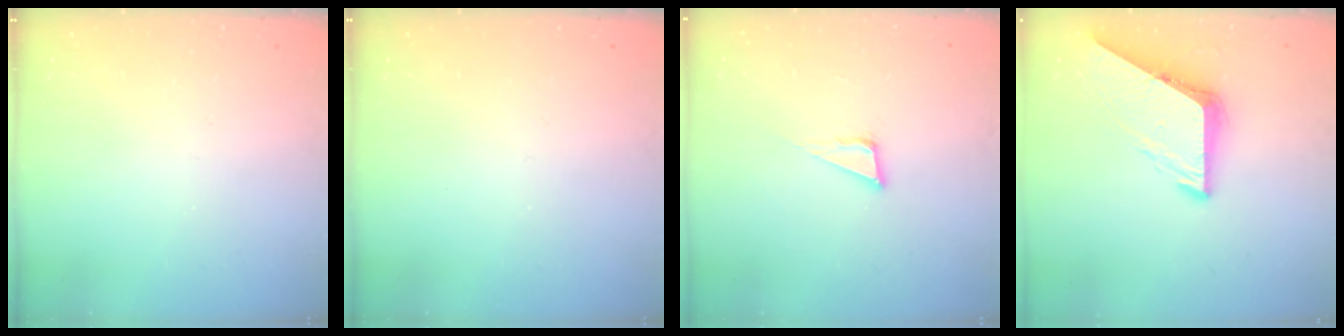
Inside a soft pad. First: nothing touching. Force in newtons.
{"total": 0.0}
{"total": 6.4, "press": 5.8, "slide": 2.6}
{"total": 8.6, "press": 8.5, "slide": 1.1}